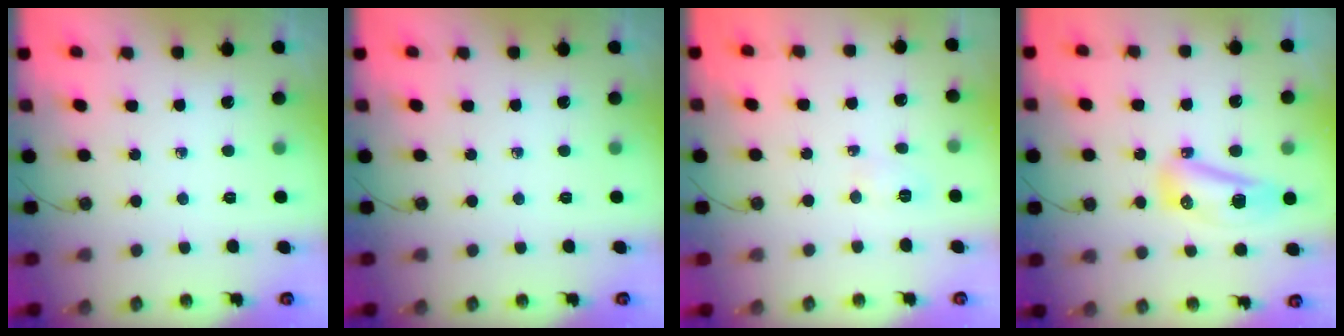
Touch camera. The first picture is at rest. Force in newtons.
{"total": 0.0}
{"total": 3.3, "press": 3.2, "slide": 0.9}
{"total": 10.0, "press": 9.9, "slide": 0.9}